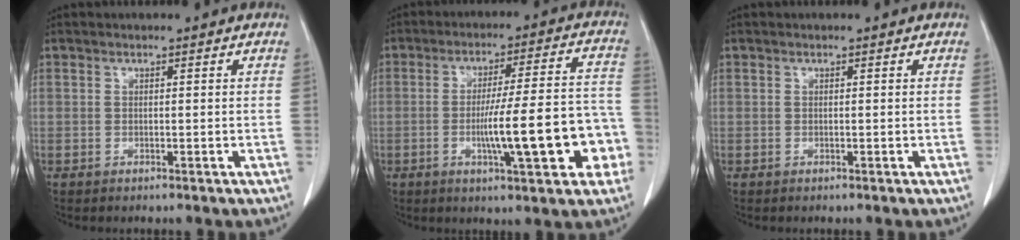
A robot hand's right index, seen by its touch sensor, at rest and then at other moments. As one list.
[{"total": 14.8, "force": [-4.0, 2.3, 14.1], "torque": [-0.205, 0.024, -0.053]}, {"total": 0.0}]